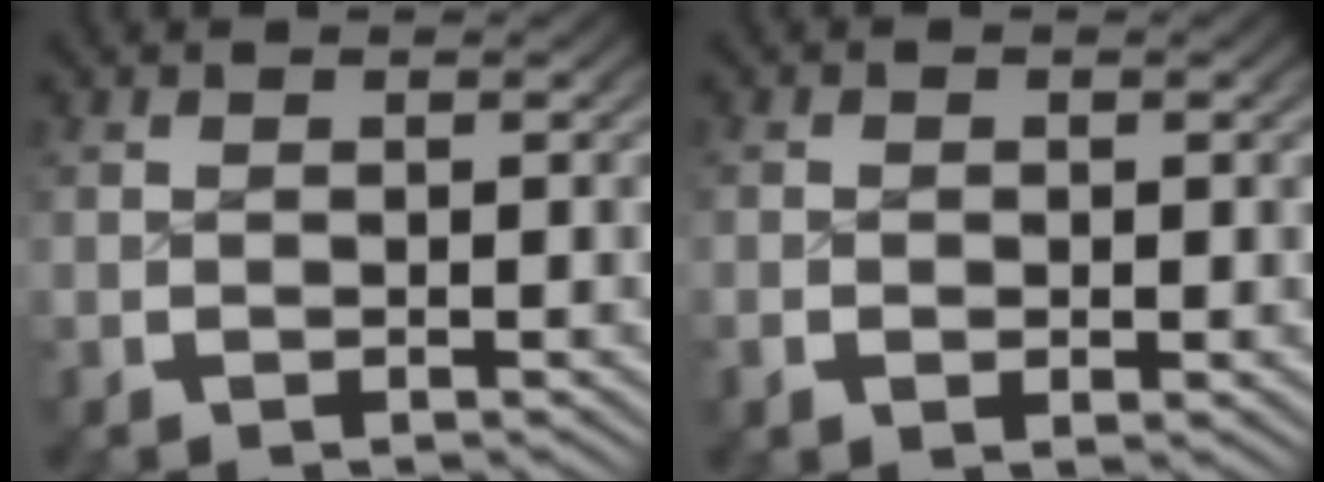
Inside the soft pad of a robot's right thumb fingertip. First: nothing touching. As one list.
[{"total": 1.2, "force": [-0.2, 0.8, 0.8], "torque": [-0.017, -0.007, -0.002]}]